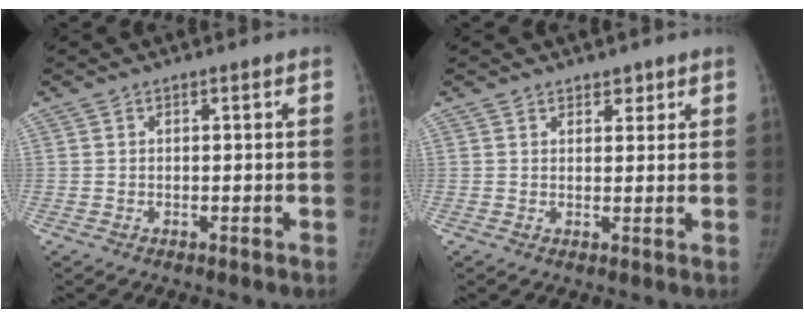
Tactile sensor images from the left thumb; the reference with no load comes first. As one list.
[{"total": 2.3, "force": [1.7, 1.4, 0.8], "torque": [0.009, -0.010, 0.022]}]